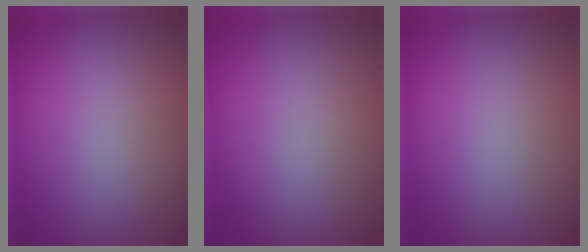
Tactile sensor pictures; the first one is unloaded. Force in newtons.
{"total": 0.0}
{"total": 0.0}